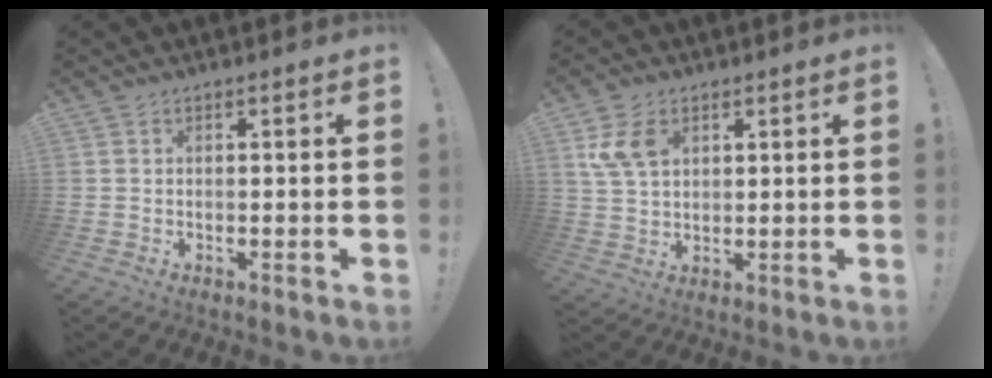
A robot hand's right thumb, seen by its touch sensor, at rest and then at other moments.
{"total": 9.1, "force": [3.6, 6.3, 5.4], "torque": [-0.109, -0.003, 0.073]}